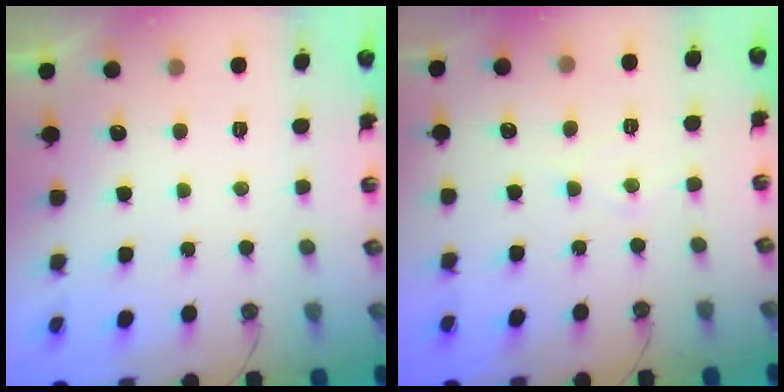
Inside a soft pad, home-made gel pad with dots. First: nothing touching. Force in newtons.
{"total": 5.2, "press": 5.2, "slide": 0.5}